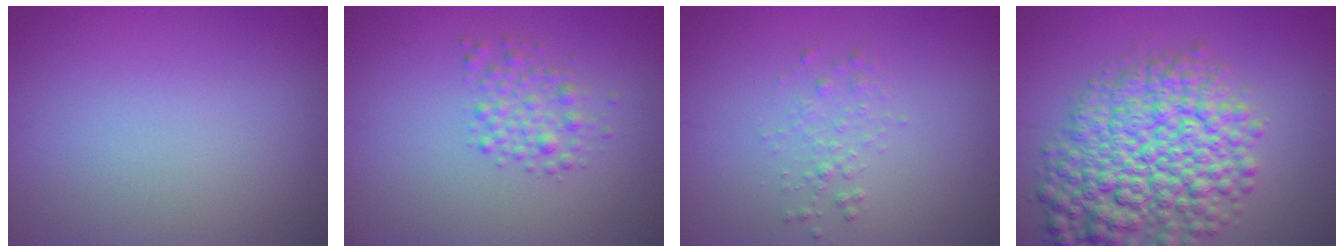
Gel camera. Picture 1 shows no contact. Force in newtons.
{"total": 2.2, "press": 2.2, "slide": 0.1}
{"total": 1.2, "press": 1.2, "slide": 0.0}
{"total": 10.0, "press": 10.0, "slide": 0.3}